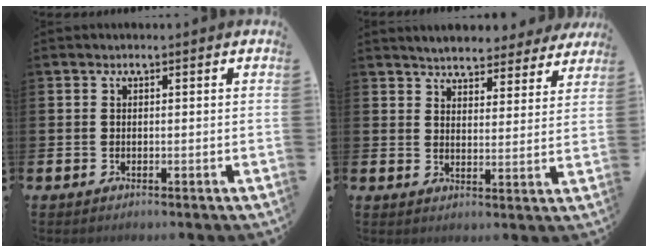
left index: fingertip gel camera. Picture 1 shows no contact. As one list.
[{"total": 5.0, "force": [4.9, 0.8, 0.3], "torque": [-0.024, -0.030, 0.085]}]